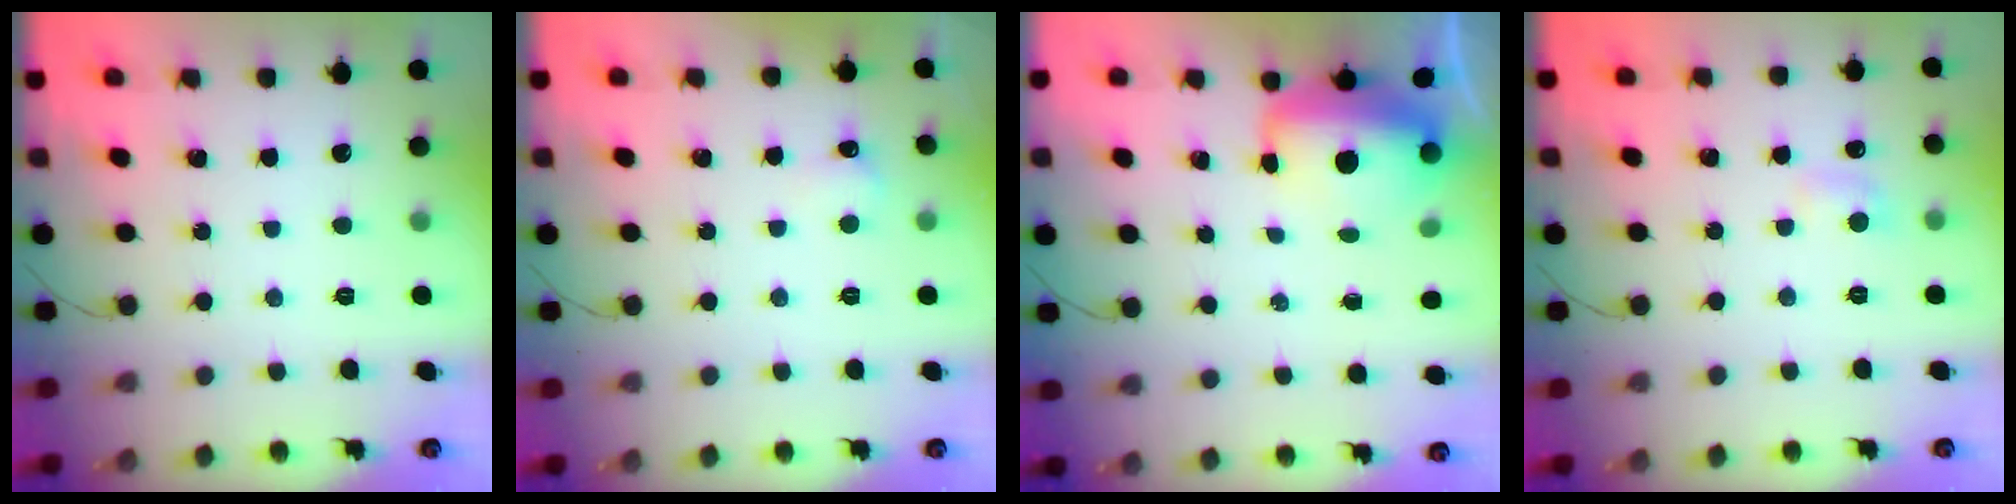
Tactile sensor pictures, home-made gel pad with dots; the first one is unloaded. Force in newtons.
{"total": 4.9, "press": 4.8, "slide": 1.3}
{"total": 10.9, "press": 10.4, "slide": 3.2}
{"total": 5.1, "press": 4.8, "slide": 1.5}